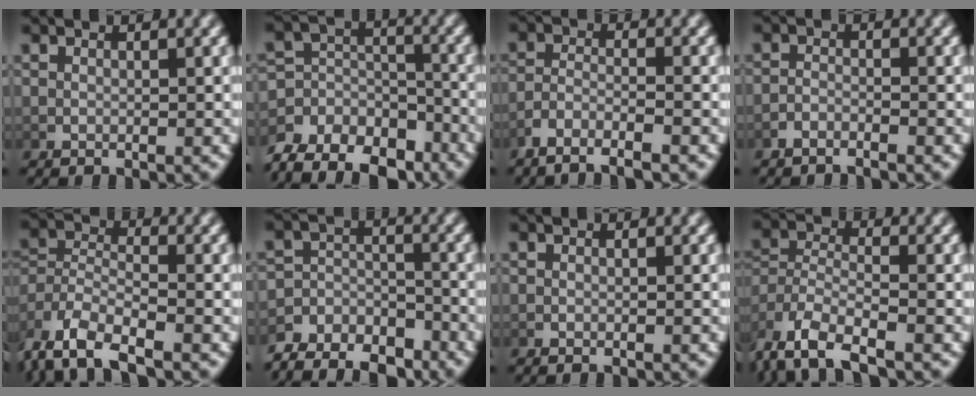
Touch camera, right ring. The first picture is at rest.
{"total": 10.3, "force": [-6.4, 6.7, 4.6], "torque": [-0.092, -0.044, -0.095]}
{"total": 4.2, "force": [-3.5, 0.9, 2.1], "torque": [-0.040, -0.007, -0.060]}
{"total": 1.8, "force": [-1.8, 0.2, 0.4], "torque": [-0.008, -0.004, -0.035]}
{"total": 5.8, "force": [-2.1, 4.3, 3.3], "torque": [-0.092, -0.023, -0.035]}
{"total": 7.6, "force": [-5.9, 3.7, 2.9], "torque": [-0.038, -0.016, -0.099]}
{"total": 0.0}
{"total": 5.0, "force": [-2.3, 3.1, 3.2], "torque": [-0.091, -0.028, -0.029]}